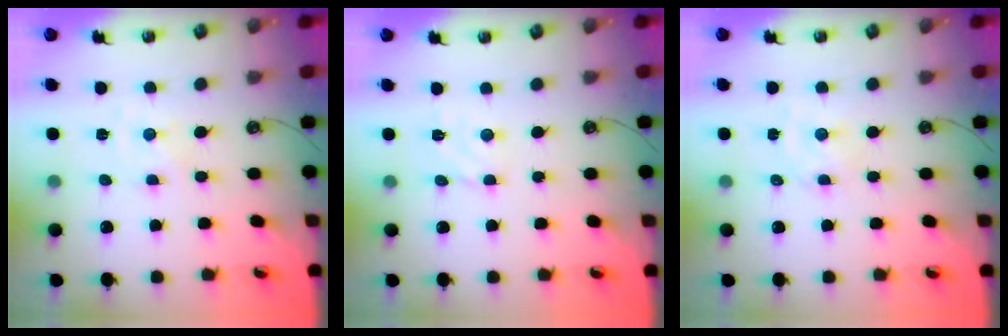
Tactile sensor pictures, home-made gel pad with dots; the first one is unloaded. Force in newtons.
{"total": 2.8, "press": 2.7, "slide": 0.4}
{"total": 1.8, "press": 1.7, "slide": 0.4}